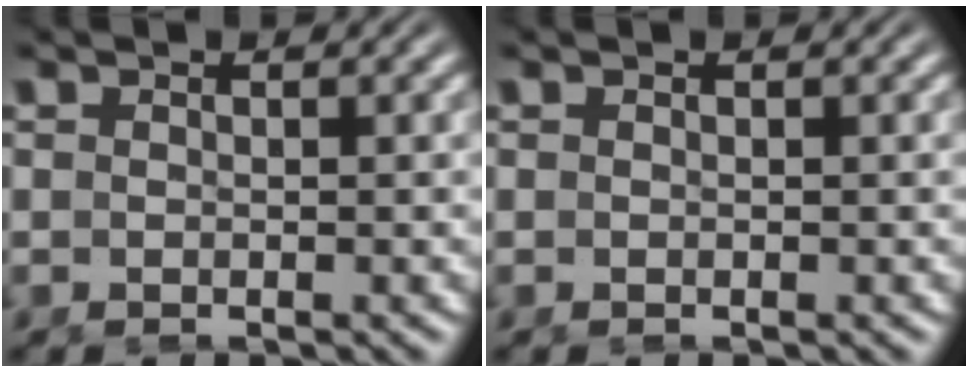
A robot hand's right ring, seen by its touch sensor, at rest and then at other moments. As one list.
[{"total": 0.0}]